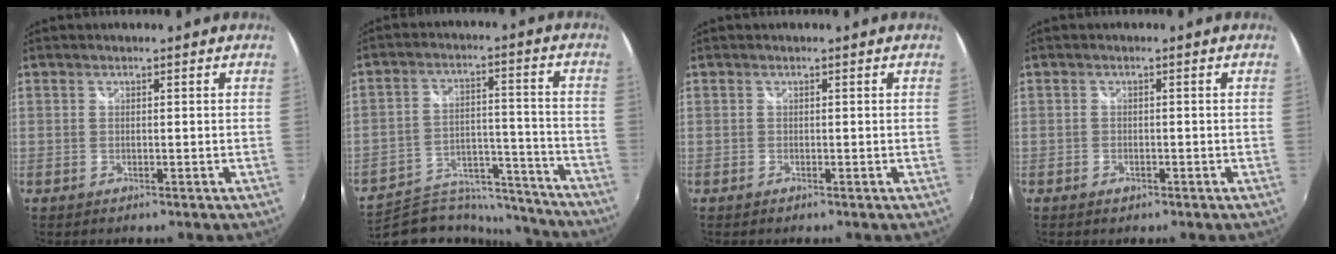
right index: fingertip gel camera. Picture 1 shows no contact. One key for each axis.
{"total": 17.8, "fx": -16.3, "fy": 5.5, "fz": 4.5, "tx": -0.079, "ty": 0.029, "tz": -0.233}
{"total": 0.0}
{"total": 1.5, "fx": -0.9, "fy": 1.1, "fz": 0.5, "tx": -0.010, "ty": -0.003, "tz": -0.015}